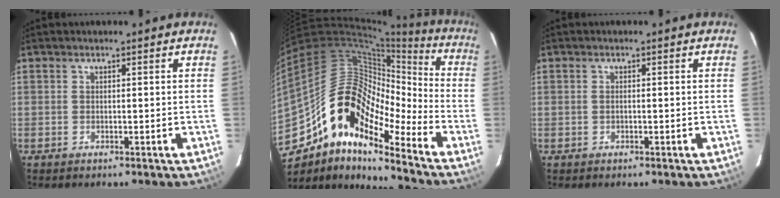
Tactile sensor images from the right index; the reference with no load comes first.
{"total": 18.8, "force": [-12.3, 7.4, 12.2], "torque": [-0.195, 0.002, -0.243]}
{"total": 0.6, "force": [-0.1, 0.3, 0.5], "torque": [-0.010, 0.001, -0.002]}